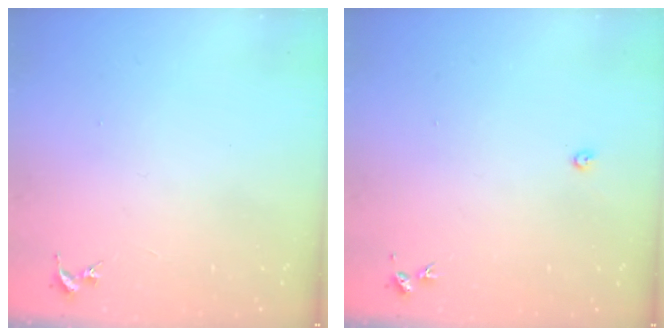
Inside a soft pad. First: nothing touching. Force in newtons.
{"total": 2.2, "press": 2.2, "slide": 0.3}